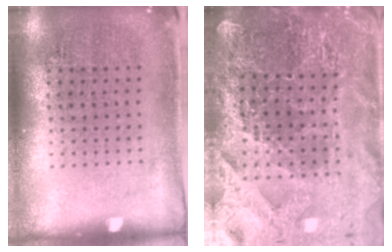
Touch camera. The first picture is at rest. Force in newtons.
{"total": 4.1, "press": 3.9, "slide": 1.1}